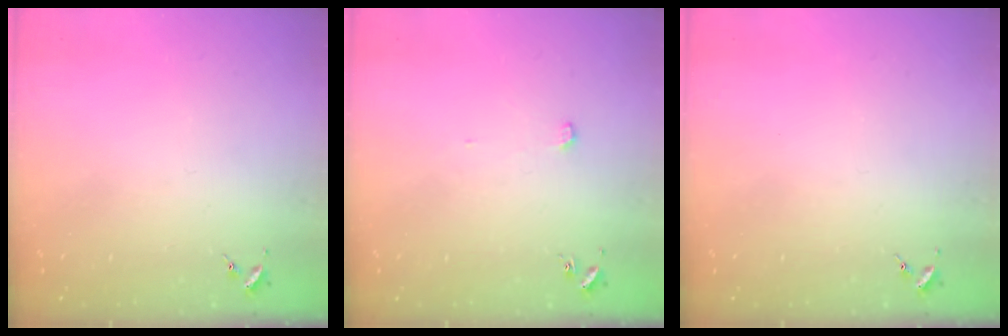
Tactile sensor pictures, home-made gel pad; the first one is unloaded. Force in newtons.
{"total": 2.4, "press": 2.4, "slide": 0.0}
{"total": 0.0}